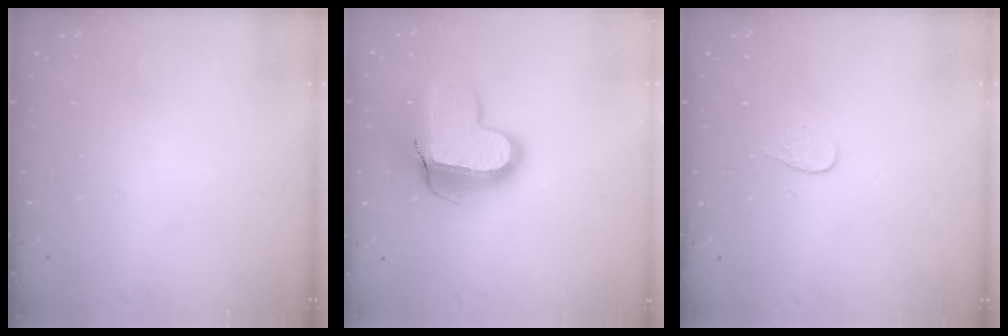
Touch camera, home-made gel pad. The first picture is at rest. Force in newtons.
{"total": 14.6, "press": 14.5, "slide": 1.1}
{"total": 3.2, "press": 3.2, "slide": 0.3}